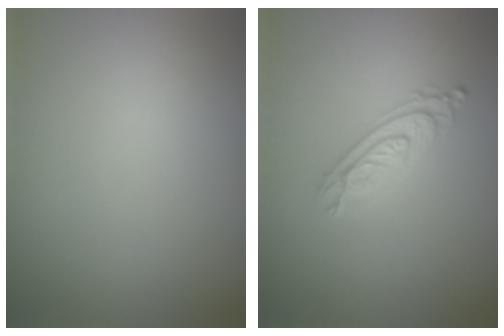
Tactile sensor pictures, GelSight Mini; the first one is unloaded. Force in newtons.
{"total": 2.6, "press": 2.3, "slide": 1.3}